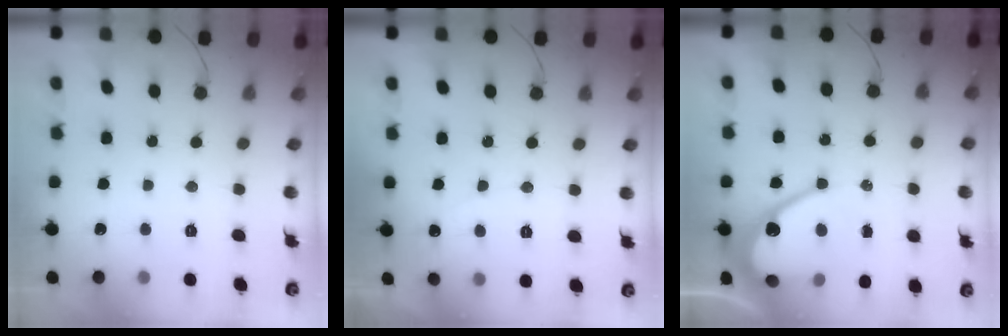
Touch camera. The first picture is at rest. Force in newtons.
{"total": 2.5, "press": 2.5, "slide": 0.1}
{"total": 13.9, "press": 13.8, "slide": 1.2}